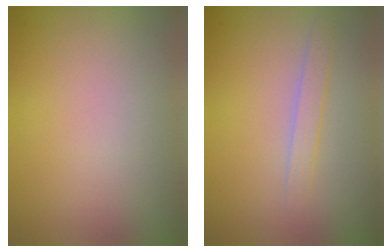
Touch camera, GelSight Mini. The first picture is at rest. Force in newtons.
{"total": 1.5, "press": 1.5, "slide": 0.1}